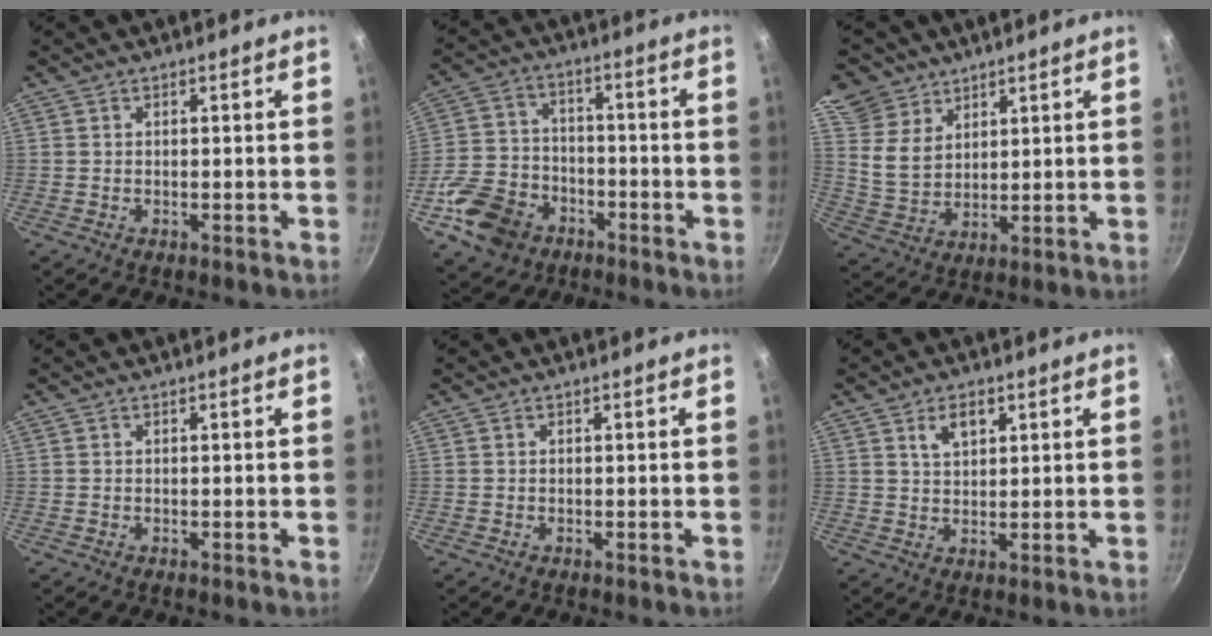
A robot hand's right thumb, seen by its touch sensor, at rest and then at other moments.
{"total": 13.6, "force": [-6.3, 10.1, 6.5], "torque": [-0.107, 0.041, -0.117]}
{"total": 9.4, "force": [6.2, 6.6, 2.5], "torque": [-0.022, -0.028, 0.122]}
{"total": 0.0}
{"total": 0.0}
{"total": 4.8, "force": [2.3, 2.7, 3.1], "torque": [-0.043, -0.008, 0.043]}